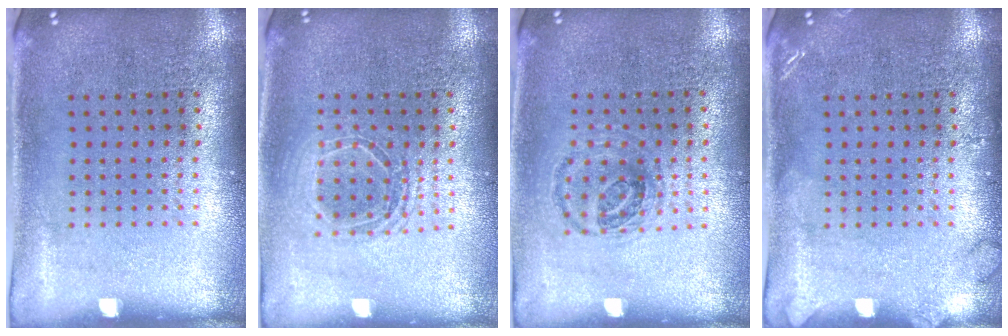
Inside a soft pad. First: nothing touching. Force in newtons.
{"total": 1.5, "press": 1.3, "slide": 0.8}
{"total": 0.9, "press": 0.8, "slide": 0.4}
{"total": 1.3, "press": 1.3, "slide": 0.2}